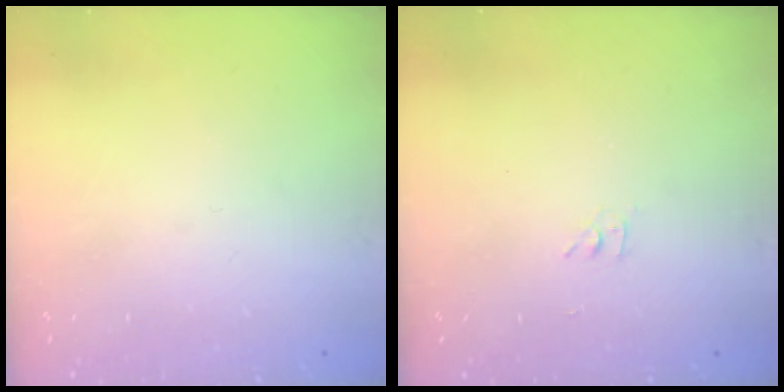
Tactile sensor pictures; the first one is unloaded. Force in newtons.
{"total": 2.8, "press": 2.8, "slide": 0.4}